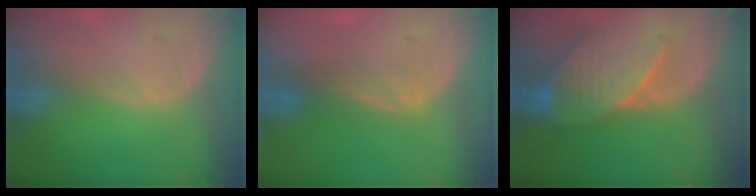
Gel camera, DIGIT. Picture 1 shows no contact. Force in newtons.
{"total": 2.9, "press": 2.7, "slide": 1.2}
{"total": 7.6, "press": 7.6, "slide": 0.1}